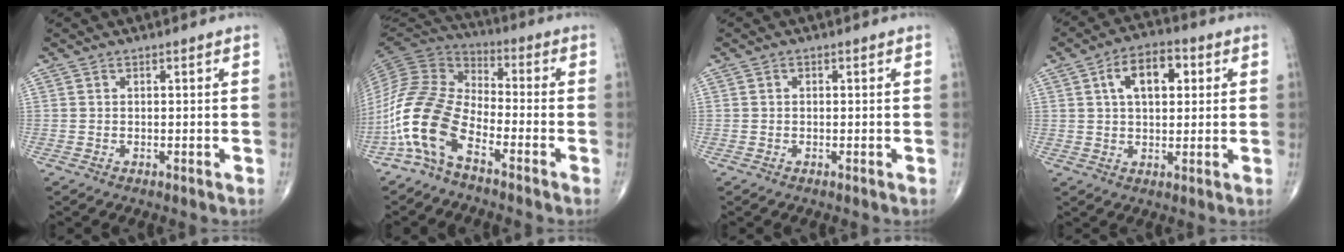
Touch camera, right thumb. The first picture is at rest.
{"total": 14.1, "force": [-7.1, 6.5, 10.3], "torque": [-0.223, 0.059, -0.154]}
{"total": 0.5, "force": [0.1, 0.4, 0.3], "torque": [-0.002, 0.001, 0.000]}
{"total": 9.6, "force": [2.8, 5.4, 7.4], "torque": [-0.104, 0.010, 0.038]}